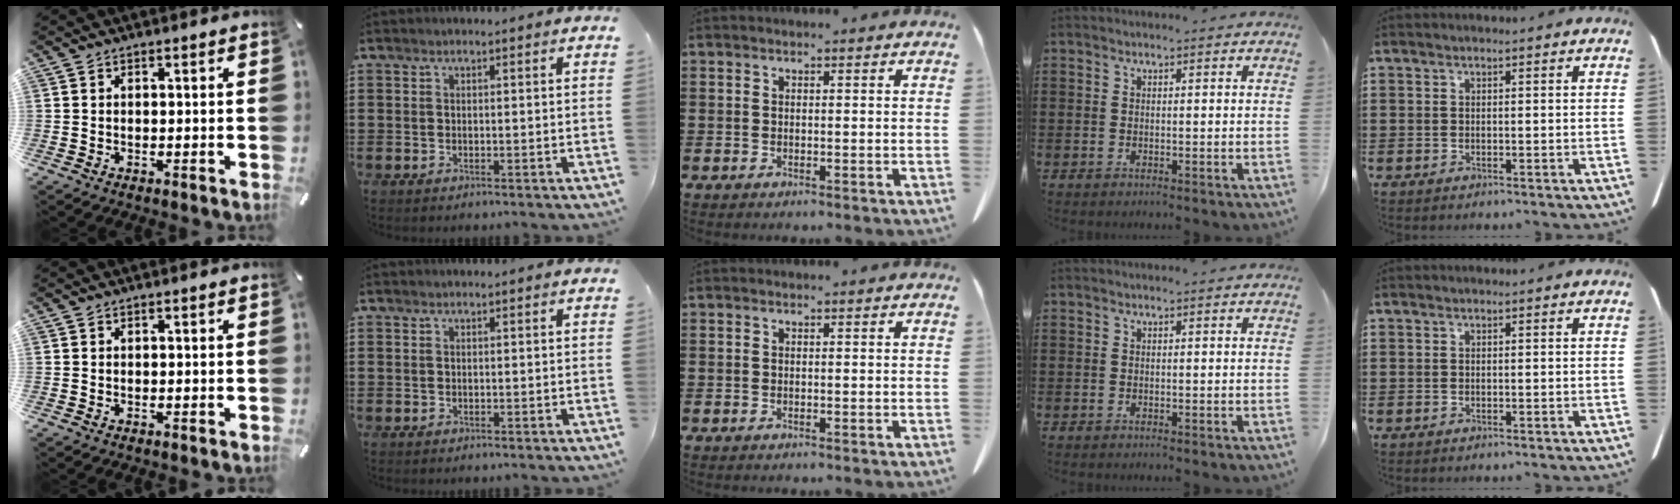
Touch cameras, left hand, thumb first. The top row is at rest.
{}